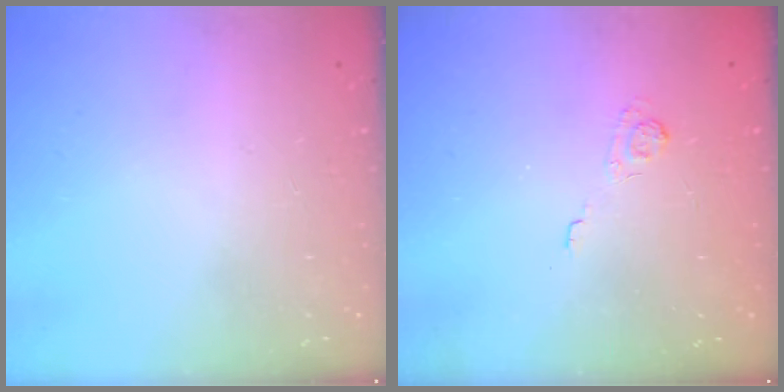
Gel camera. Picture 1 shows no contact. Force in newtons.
{"total": 2.0, "press": 1.5, "slide": 1.3}